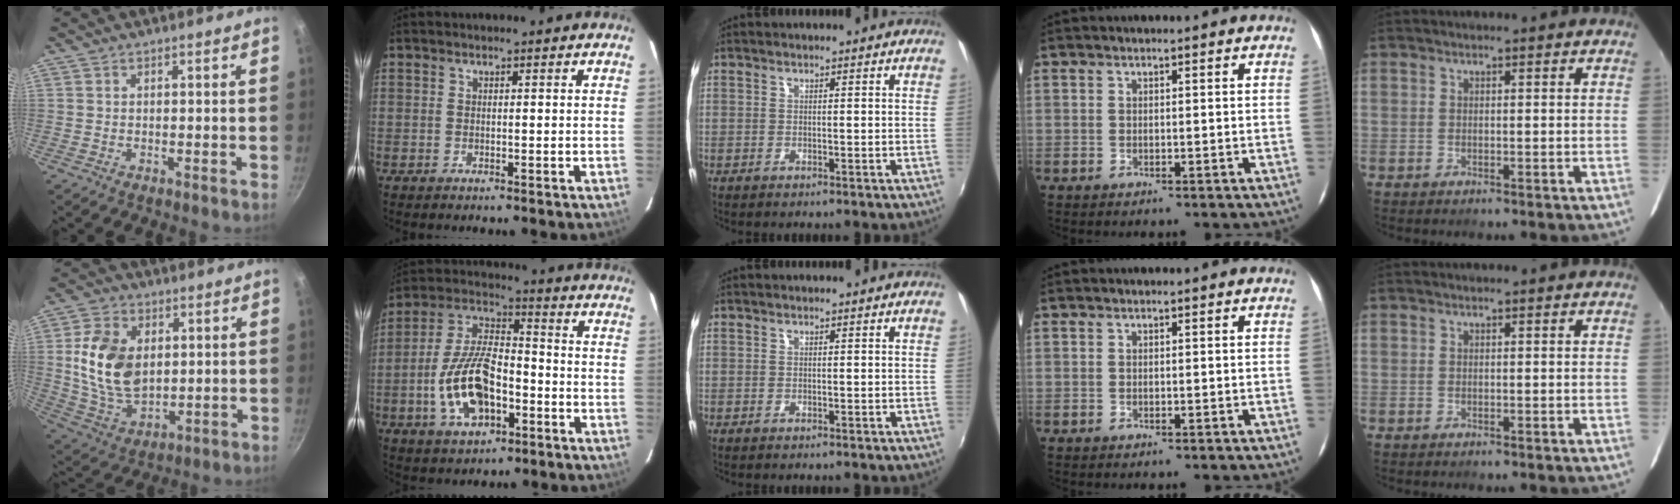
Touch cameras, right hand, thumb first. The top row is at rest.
{"thumb": {"total": 14.9, "force": [2.3, 10.0, 10.8], "torque": [-0.184, -0.014, 0.052]}, "index": {"total": 15.1, "force": [-5.0, 7.5, 12.2], "torque": [-0.252, 0.011, -0.084]}}